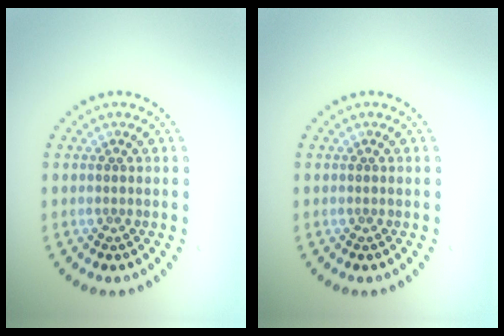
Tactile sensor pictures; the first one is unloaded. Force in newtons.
{"total": 0.0}